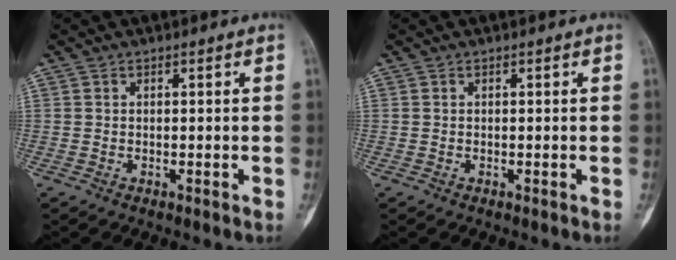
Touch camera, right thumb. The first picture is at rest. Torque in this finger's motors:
{"motor_torque": [0.02, 0.03, -0.02, -0.04, 0.00]}